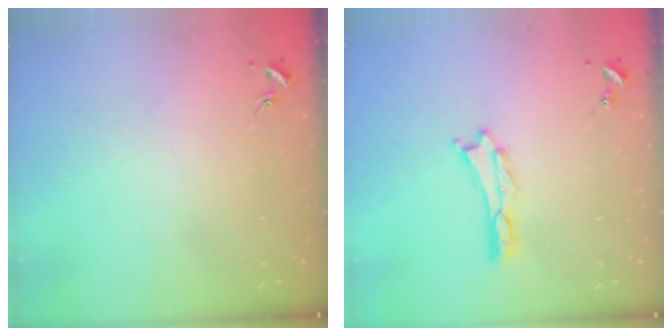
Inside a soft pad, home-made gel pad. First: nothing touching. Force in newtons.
{"total": 0.0}